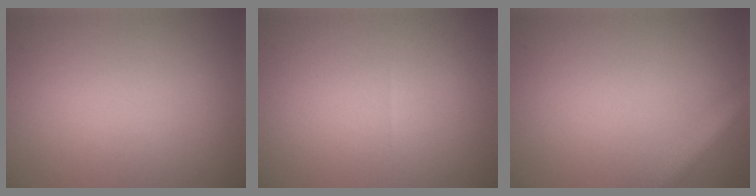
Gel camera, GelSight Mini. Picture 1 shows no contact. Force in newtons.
{"total": 0.0}
{"total": 3.9, "press": 3.9, "slide": 0.2}